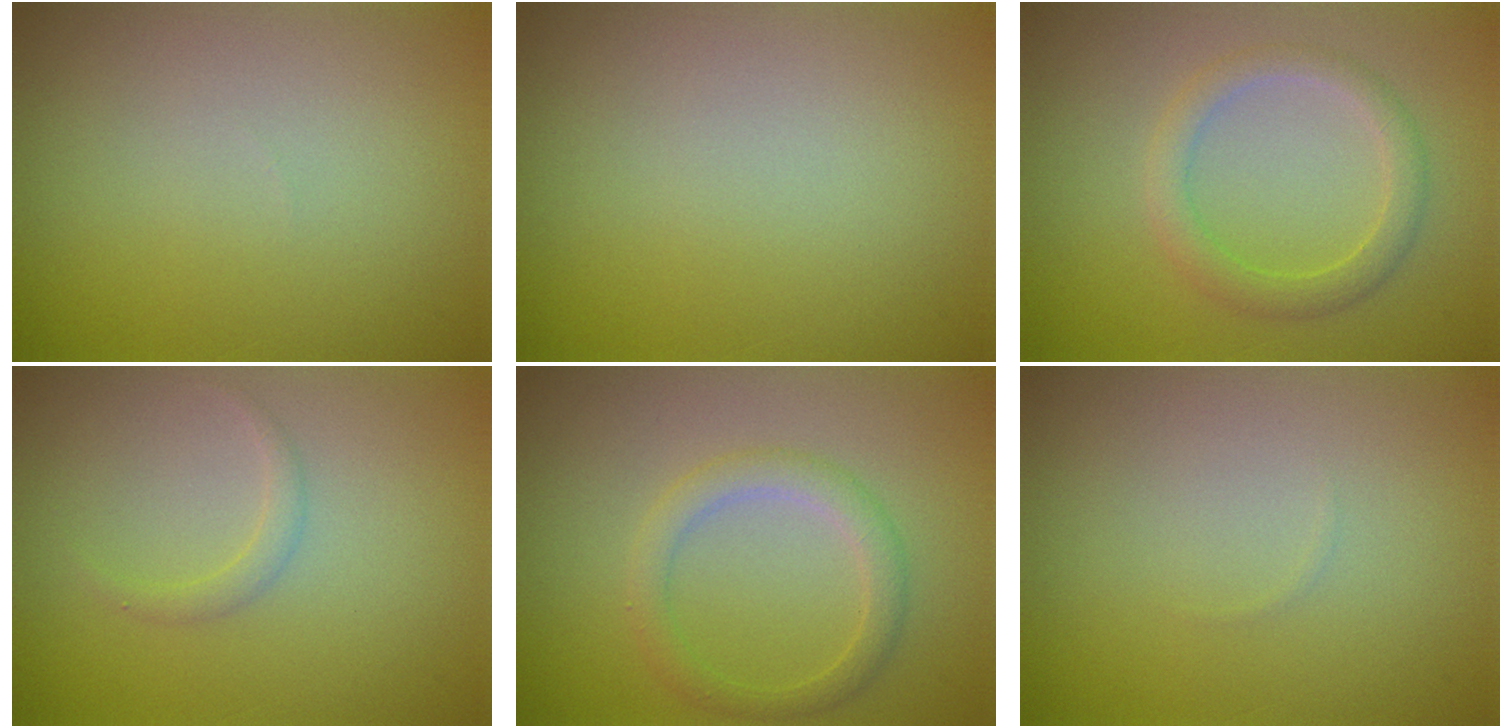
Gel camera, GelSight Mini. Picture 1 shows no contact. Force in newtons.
{"total": 0.0}
{"total": 2.5, "press": 2.5, "slide": 0.1}
{"total": 1.0, "press": 1.0, "slide": 0.0}
{"total": 2.4, "press": 2.4, "slide": 0.1}
{"total": 0.0}